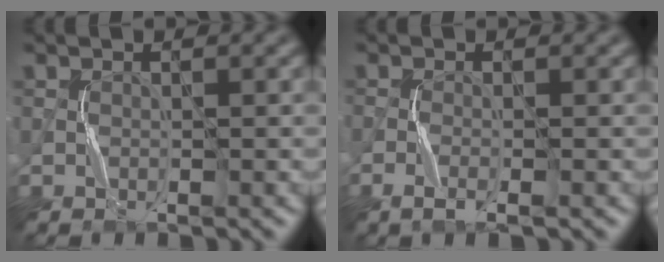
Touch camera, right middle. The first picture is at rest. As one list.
[{"total": 1.7, "force": [-0.9, 0.5, 1.3], "torque": [-0.033, -0.004, -0.023]}]